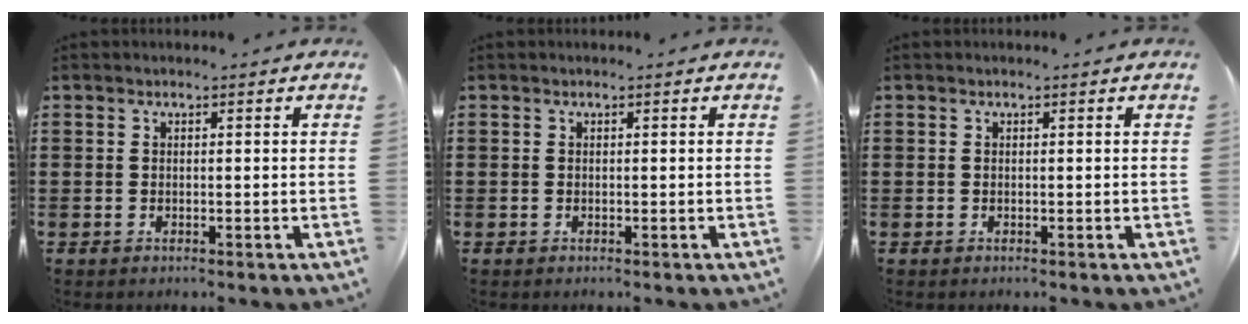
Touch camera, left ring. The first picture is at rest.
{"total": 0.0}
{"total": 0.0}